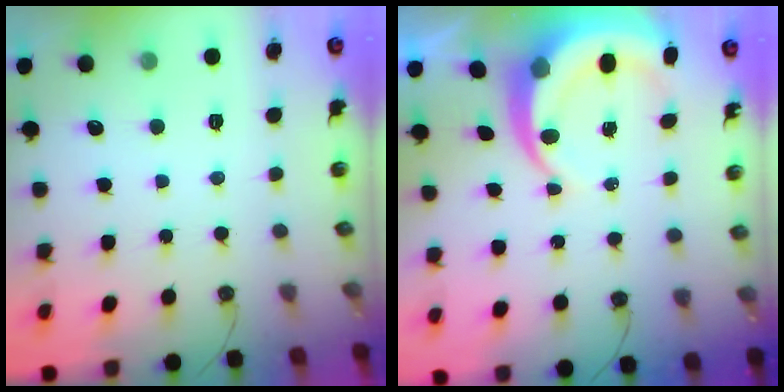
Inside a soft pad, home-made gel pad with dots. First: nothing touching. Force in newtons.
{"total": 7.7, "press": 7.7, "slide": 0.9}